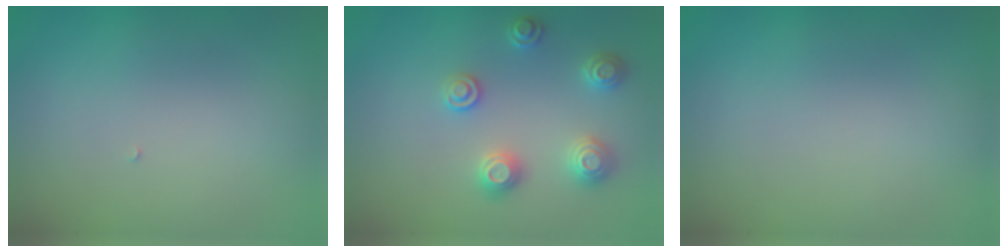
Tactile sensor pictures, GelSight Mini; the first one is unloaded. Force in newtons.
{"total": 2.8, "press": 2.8, "slide": 0.5}
{"total": 0.0}